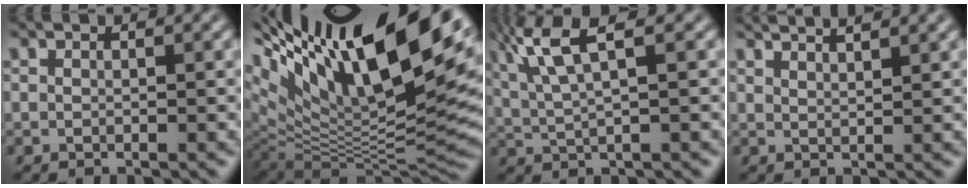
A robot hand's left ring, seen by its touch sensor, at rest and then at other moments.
{"total": 18.3, "force": [8.0, 6.7, 15.0], "torque": [-0.237, 0.017, 0.166]}
{"total": 5.5, "force": [2.2, 1.2, 4.9], "torque": [-0.111, 0.018, 0.056]}
{"total": 3.5, "force": [2.9, 0.8, 1.7], "torque": [-0.016, 0.028, 0.029]}